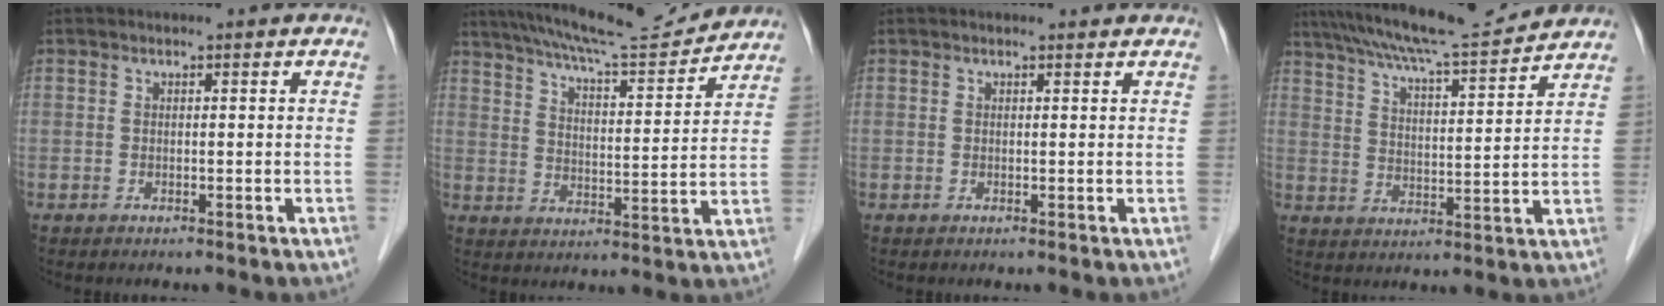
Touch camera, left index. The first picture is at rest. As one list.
[{"total": 14.3, "force": [13.5, 0.3, 4.6], "torque": [-0.083, -0.001, 0.201]}, {"total": 1.5, "force": [1.4, 0.4, 0.2], "torque": [-0.013, 0.005, 0.014]}, {"total": 14.4, "force": [13.2, 0.1, 5.6], "torque": [-0.102, 0.011, 0.203]}]